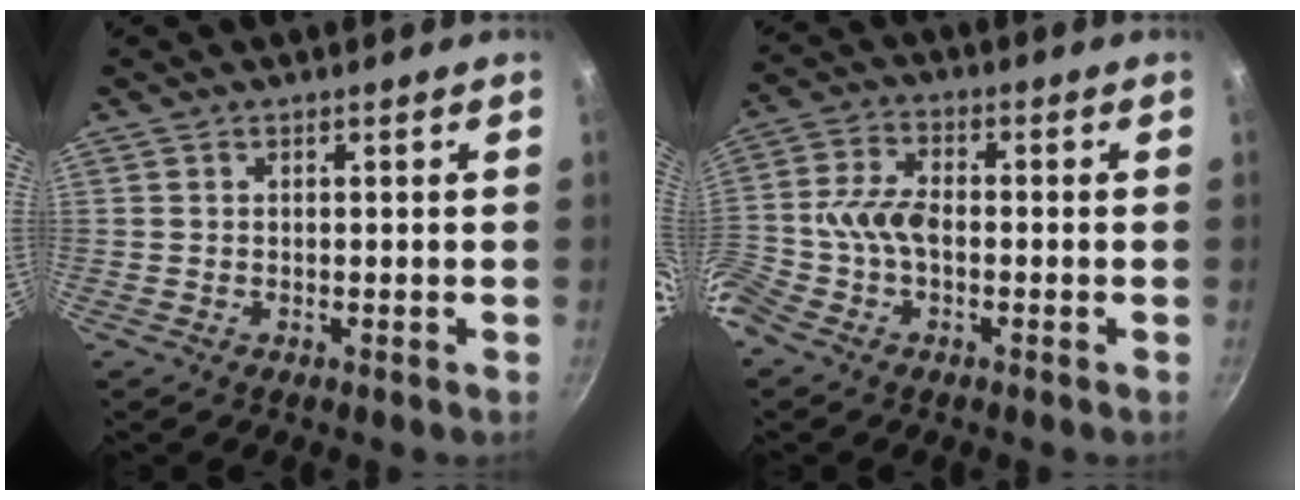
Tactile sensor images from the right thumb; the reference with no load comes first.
{"total": 8.0, "force": [-2.2, 4.8, 6.0], "torque": [-0.131, 0.027, -0.059]}